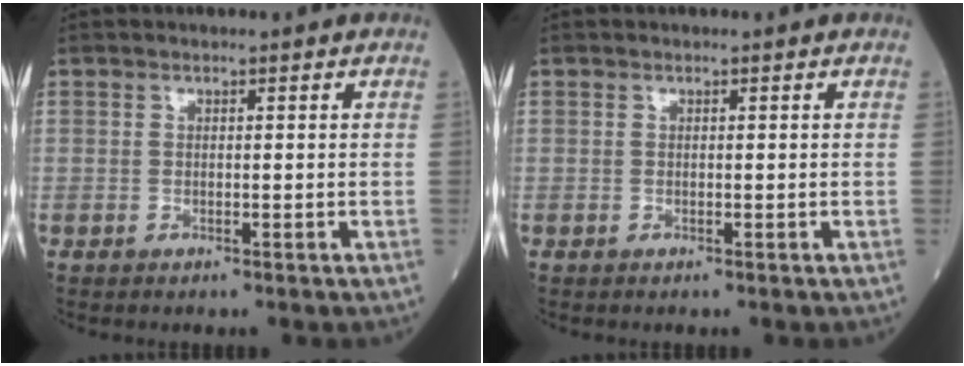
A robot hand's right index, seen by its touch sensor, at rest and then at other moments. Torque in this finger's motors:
{"motor_torque": [0.00, 0.00, 0.00, 0.00]}